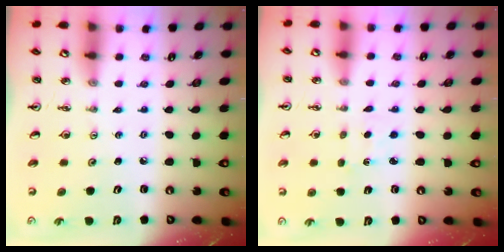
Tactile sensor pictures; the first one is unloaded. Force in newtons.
{"total": 1.3, "press": 1.2, "slide": 0.3}